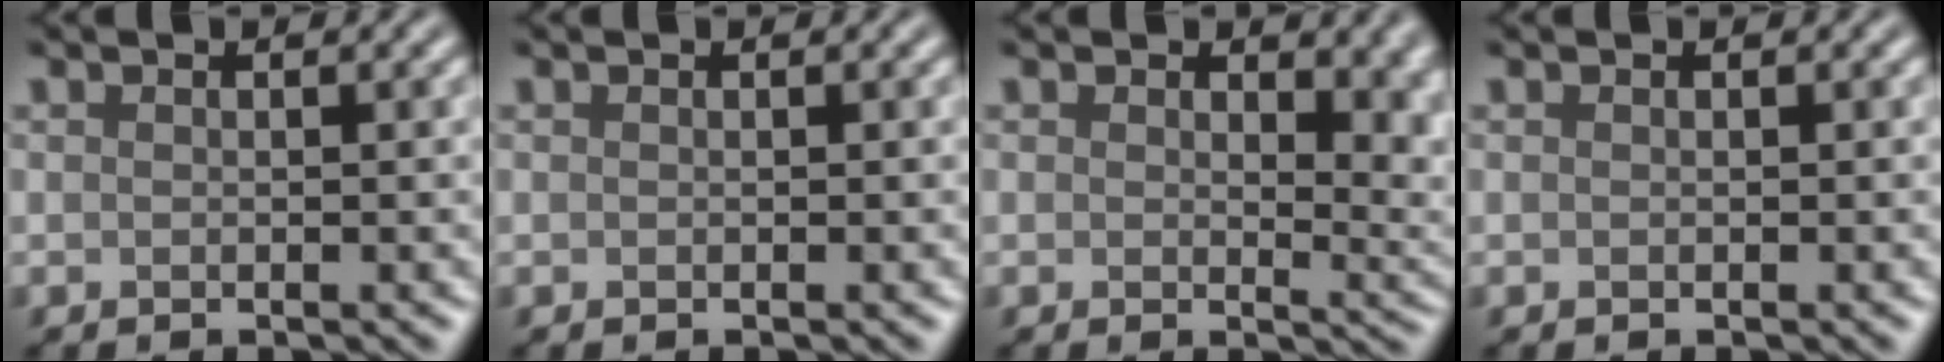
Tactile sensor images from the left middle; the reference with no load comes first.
{"total": 0.0}
{"total": 4.7, "force": [1.7, 2.7, 3.4], "torque": [-0.034, -0.012, 0.024]}
{"total": 0.0}